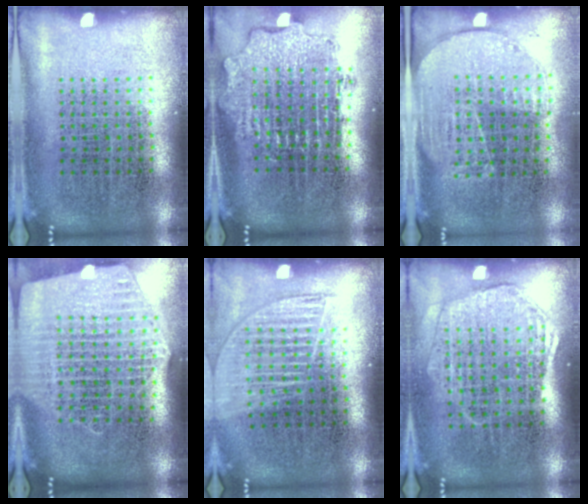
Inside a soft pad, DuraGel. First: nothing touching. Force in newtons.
{"total": 2.0, "press": 1.5, "slide": 1.3}
{"total": 1.6, "press": 1.4, "slide": 0.8}
{"total": 2.6, "press": 2.3, "slide": 1.3}
{"total": 1.4, "press": 1.3, "slide": 0.5}
{"total": 1.7, "press": 1.6, "slide": 0.7}